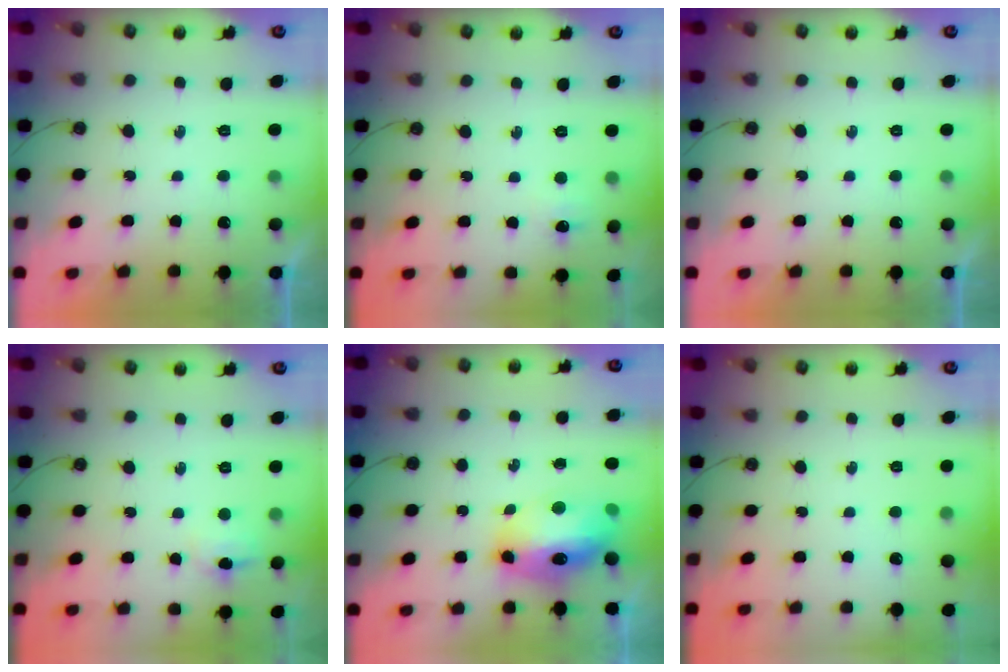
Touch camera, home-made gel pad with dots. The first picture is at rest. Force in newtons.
{"total": 4.3, "press": 4.3, "slide": 0.6}
{"total": 0.0}
{"total": 3.9, "press": 3.7, "slide": 1.1}
{"total": 13.8, "press": 13.8, "slide": 1.5}
{"total": 0.0}